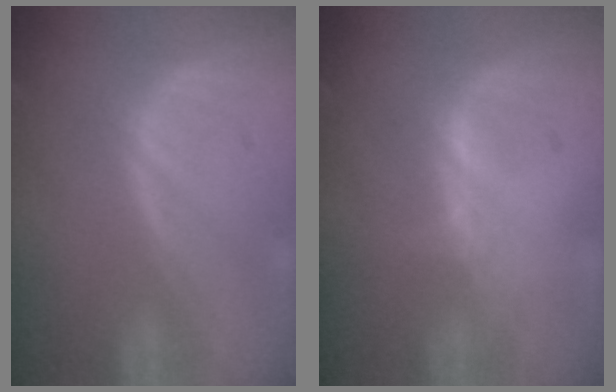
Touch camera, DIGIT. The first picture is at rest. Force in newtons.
{"total": 0.7, "press": 0.7, "slide": 0.2}